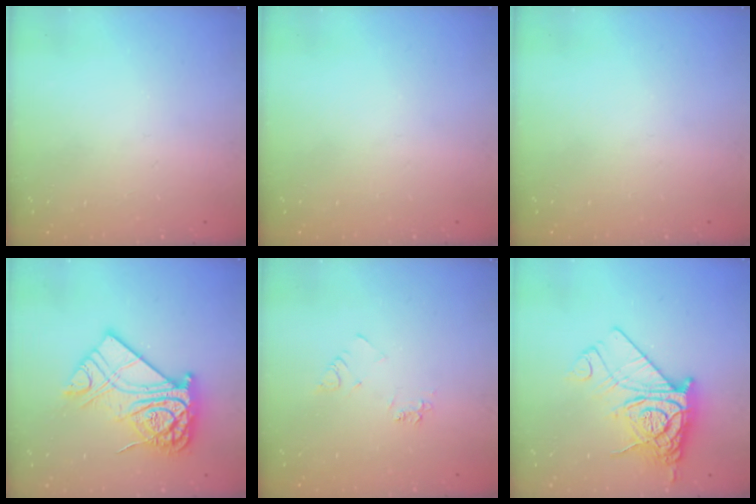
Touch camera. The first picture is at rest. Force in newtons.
{"total": 0.0}
{"total": 0.0}
{"total": 20.2, "press": 20.1, "slide": 1.9}
{"total": 4.6, "press": 4.6, "slide": 0.5}
{"total": 16.9, "press": 16.8, "slide": 1.7}